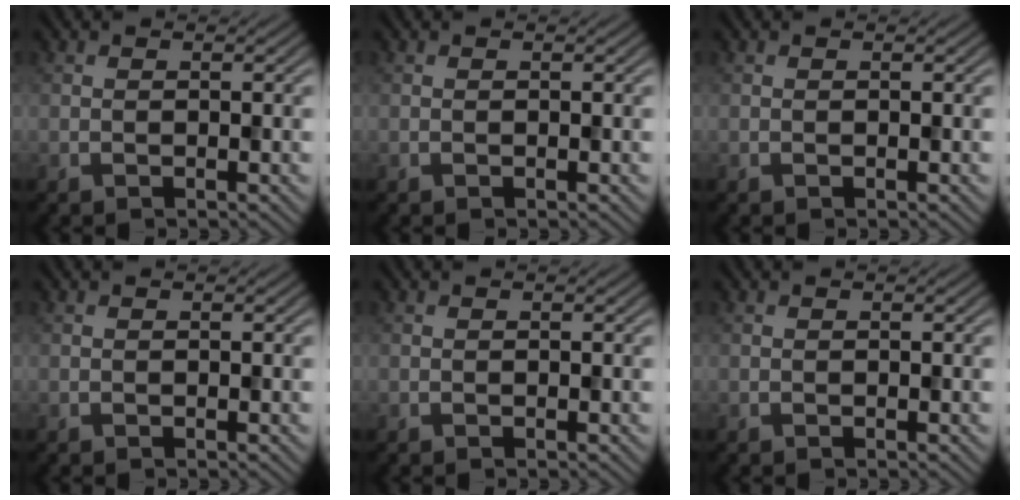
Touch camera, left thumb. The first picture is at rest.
{"total": 0.0}
{"total": 0.0}
{"total": 0.0}
{"total": 0.0}
{"total": 0.0}